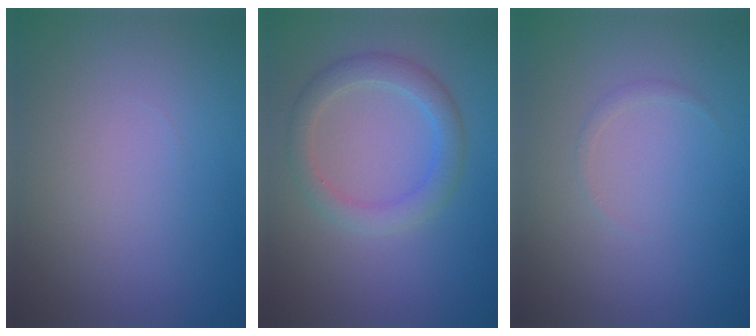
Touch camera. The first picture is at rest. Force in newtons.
{"total": 3.0, "press": 2.9, "slide": 0.3}
{"total": 0.5, "press": 0.5, "slide": 0.1}